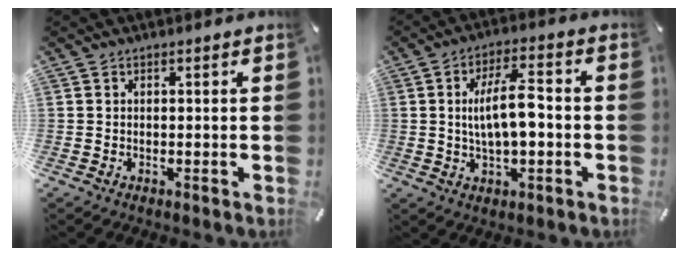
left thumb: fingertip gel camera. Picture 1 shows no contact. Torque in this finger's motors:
{"motor_torque": [1.66, 1.69, 0.80, -0.05, 0.44]}